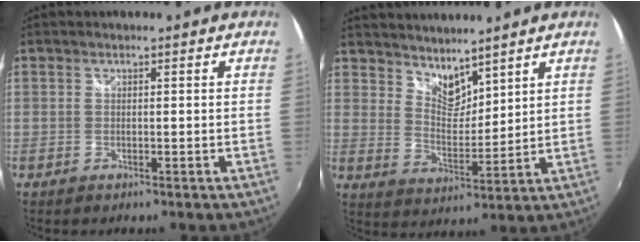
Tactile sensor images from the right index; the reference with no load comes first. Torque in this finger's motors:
{"motor_torque": [0.04, 0.41, -0.05, 0.00]}